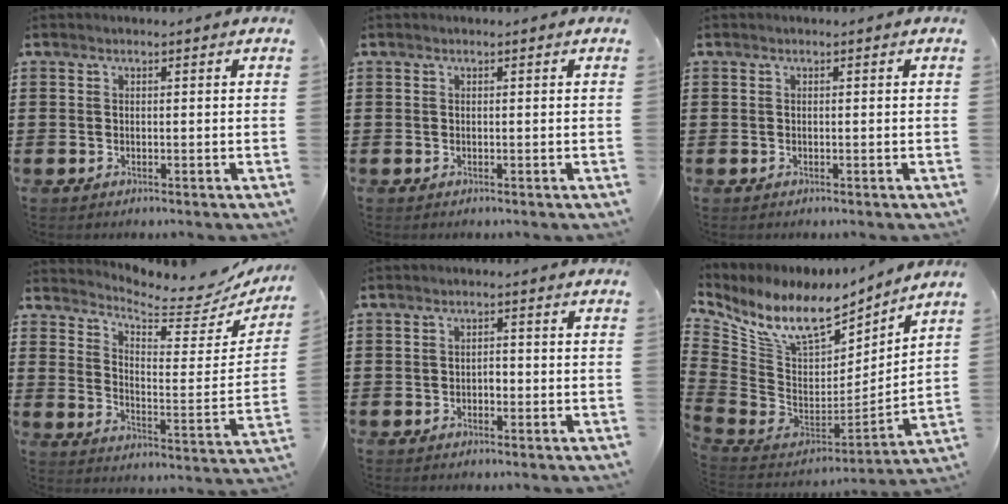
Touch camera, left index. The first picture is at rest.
{"total": 0.0}
{"total": 0.0}
{"total": 5.1, "force": [4.8, 0.8, 1.7], "torque": [-0.062, -0.042, 0.079]}
{"total": 1.3, "force": [-0.4, 0.7, 1.0], "torque": [-0.022, 0.001, -0.008]}
{"total": 10.7, "force": [7.2, 4.8, 6.3], "torque": [-0.154, -0.050, 0.127]}